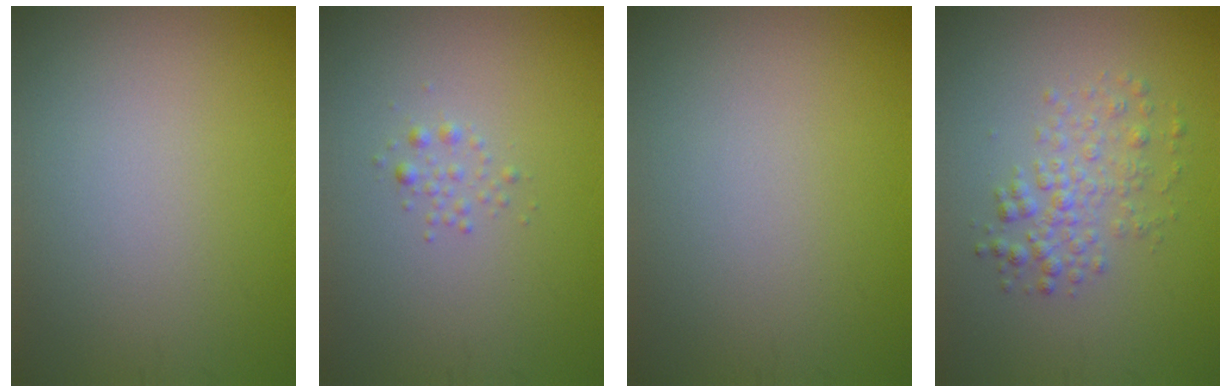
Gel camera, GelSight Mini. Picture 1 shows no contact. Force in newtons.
{"total": 0.9, "press": 0.9, "slide": 0.0}
{"total": 0.0}
{"total": 2.7, "press": 2.7, "slide": 0.0}